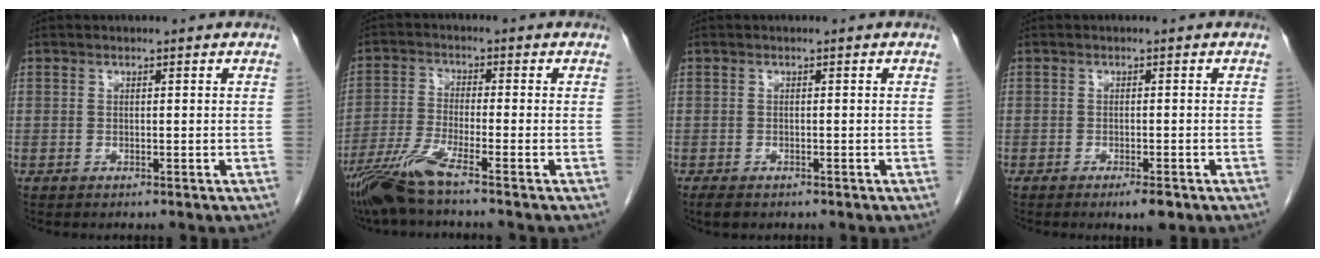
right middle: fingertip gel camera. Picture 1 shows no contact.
{"total": 7.1, "force": [-5.3, -0.6, 4.7], "torque": [-0.100, -0.026, -0.109]}
{"total": 2.2, "force": [-1.6, 1.1, 1.1], "torque": [-0.021, -0.003, -0.018]}
{"total": 2.6, "force": [-1.7, 0.6, 2.0], "torque": [-0.028, -0.002, -0.021]}